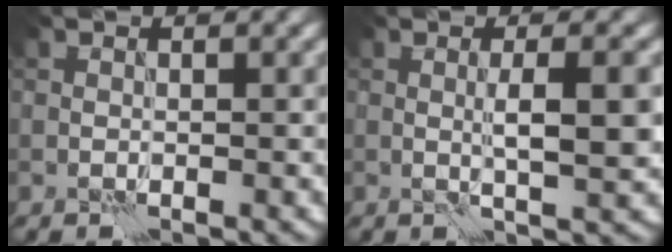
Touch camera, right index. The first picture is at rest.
{"total": 3.7, "force": [0.2, 0.5, 3.6], "torque": [-0.059, 0.003, 0.004]}